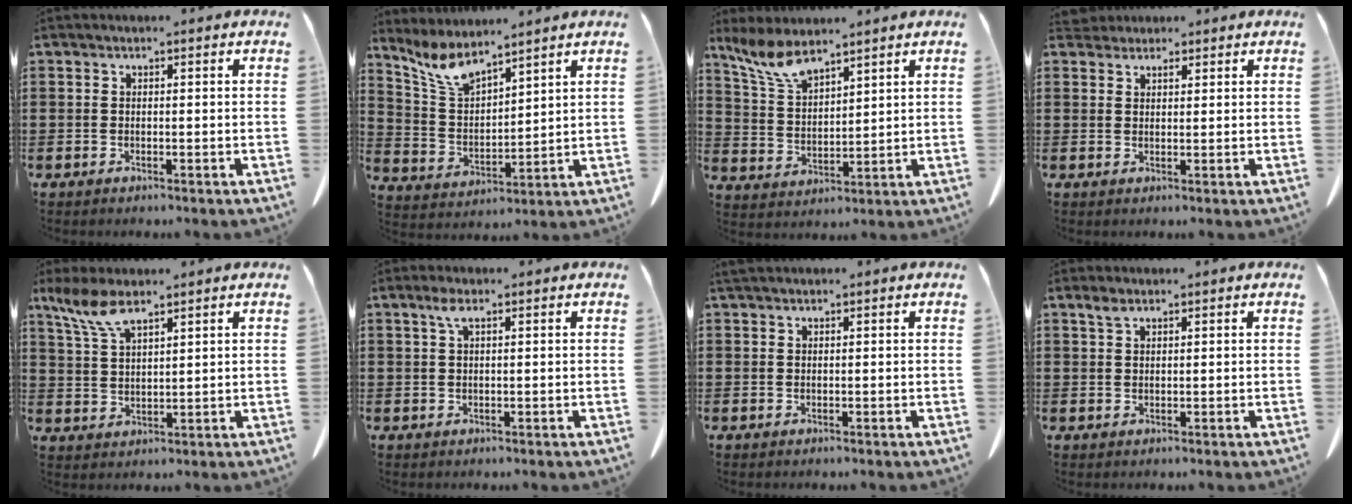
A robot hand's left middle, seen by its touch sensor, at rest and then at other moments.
{"total": 7.2, "force": [6.0, 2.0, 3.5], "torque": [-0.091, -0.018, 0.109]}
{"total": 7.1, "force": [5.5, 2.4, 3.9], "torque": [-0.097, -0.011, 0.100]}
{"total": 2.2, "force": [1.9, 1.0, 0.2], "torque": [-0.002, 0.004, 0.036]}
{"total": 6.4, "force": [4.4, 1.7, 4.2], "torque": [-0.102, -0.006, 0.078]}
{"total": 2.4, "force": [1.1, 0.6, 2.1], "torque": [-0.045, 0.006, 0.017]}
{"total": 0.6, "force": [0.6, 0.2, 0.2], "torque": [-0.008, 0.001, 0.011]}
{"total": 1.7, "force": [1.1, 0.6, 1.0], "torque": [-0.025, 0.002, 0.021]}